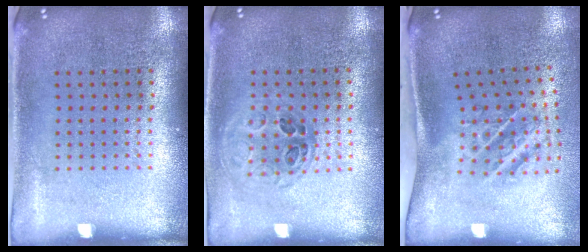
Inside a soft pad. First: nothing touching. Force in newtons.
{"total": 1.0, "press": 0.9, "slide": 0.4}
{"total": 2.1, "press": 1.3, "slide": 1.6}